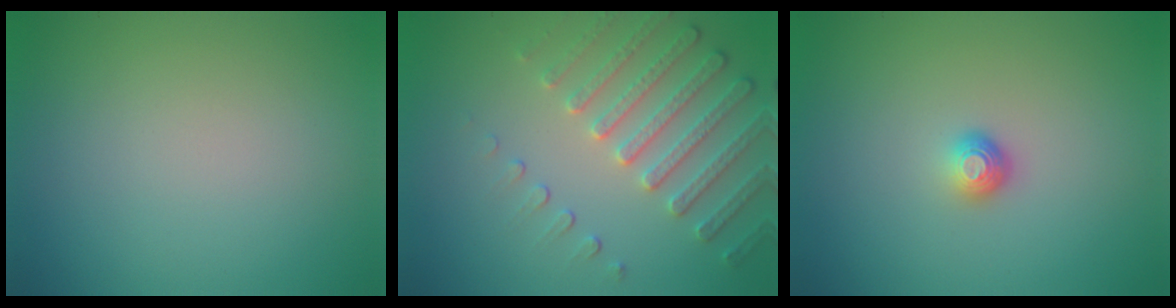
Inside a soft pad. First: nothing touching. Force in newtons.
{"total": 4.7, "press": 4.0, "slide": 2.4}
{"total": 1.5, "press": 1.1, "slide": 1.1}